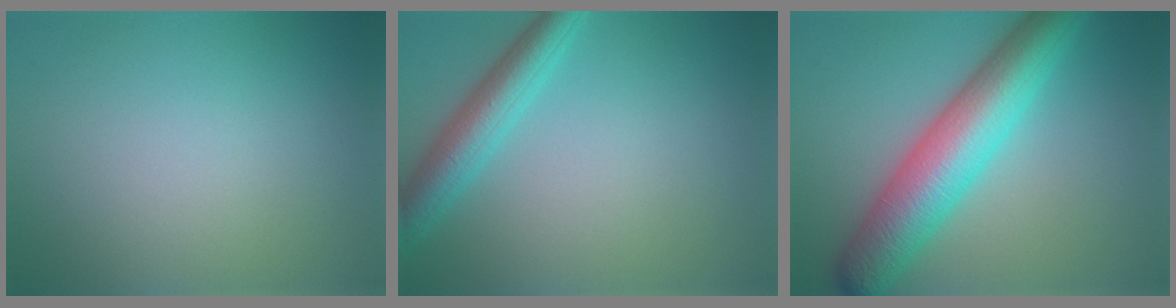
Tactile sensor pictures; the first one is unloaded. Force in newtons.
{"total": 4.2, "press": 4.2, "slide": 0.1}
{"total": 8.9, "press": 8.9, "slide": 0.1}